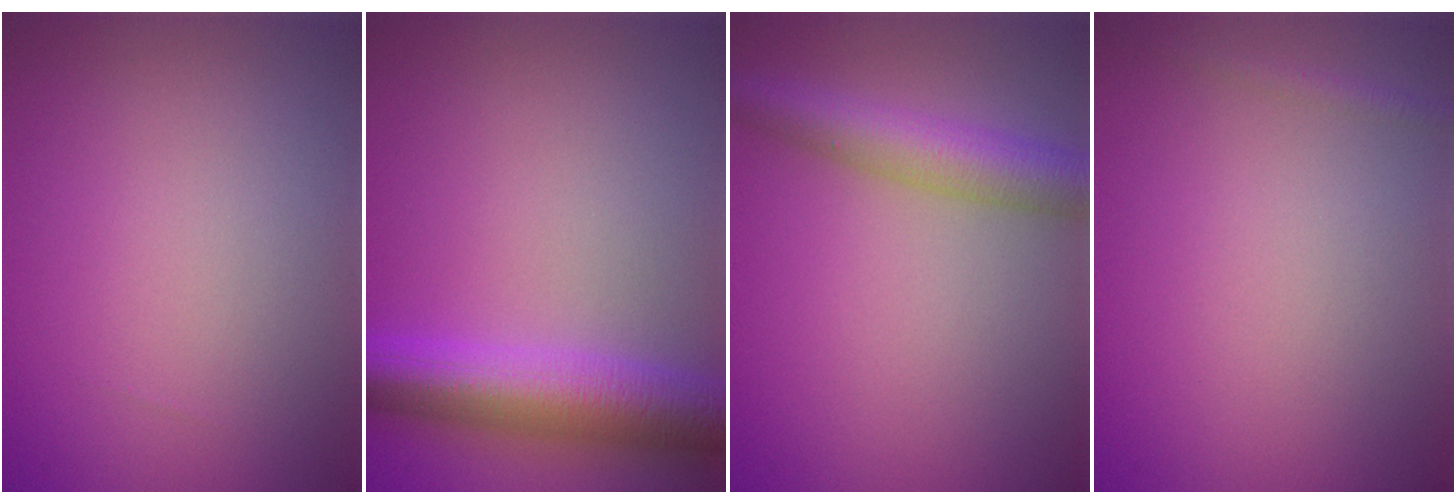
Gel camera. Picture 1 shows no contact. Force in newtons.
{"total": 7.0, "press": 7.0, "slide": 0.1}
{"total": 5.2, "press": 5.2, "slide": 0.1}
{"total": 0.9, "press": 0.9, "slide": 0.1}